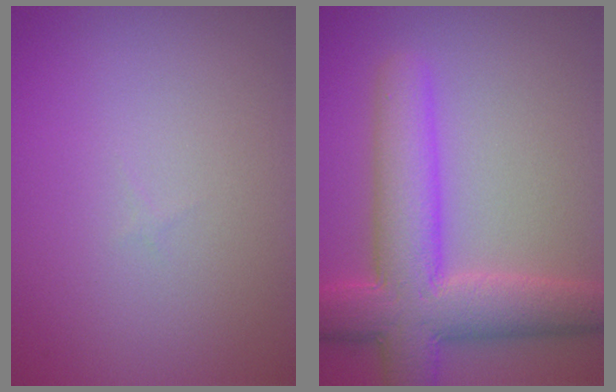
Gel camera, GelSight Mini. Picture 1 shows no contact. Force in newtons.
{"total": 8.3, "press": 8.3, "slide": 0.2}